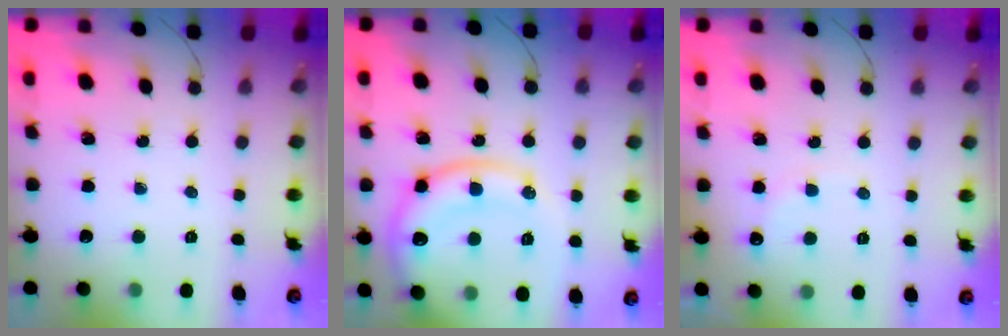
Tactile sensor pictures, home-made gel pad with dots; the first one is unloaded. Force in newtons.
{"total": 16.5, "press": 16.4, "slide": 1.8}
{"total": 6.9, "press": 6.7, "slide": 1.4}